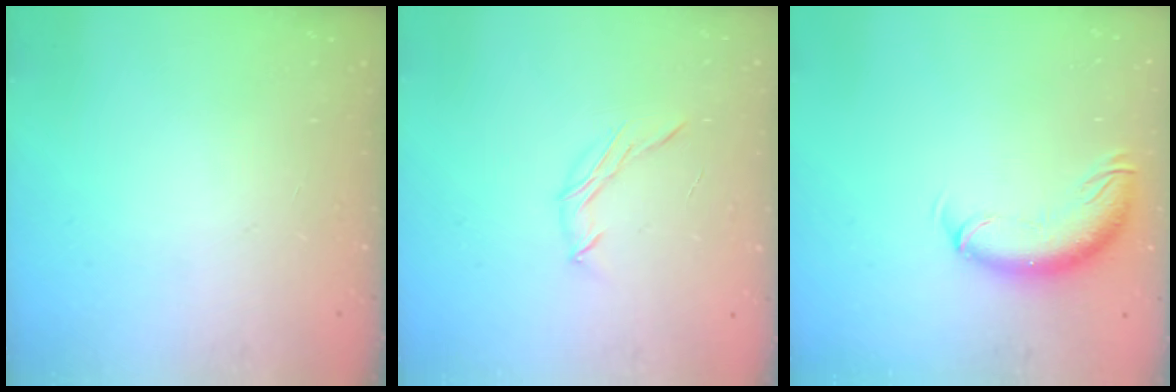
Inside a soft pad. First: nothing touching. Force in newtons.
{"total": 5.7, "press": 5.6, "slide": 1.1}
{"total": 10.6, "press": 10.4, "slide": 2.2}